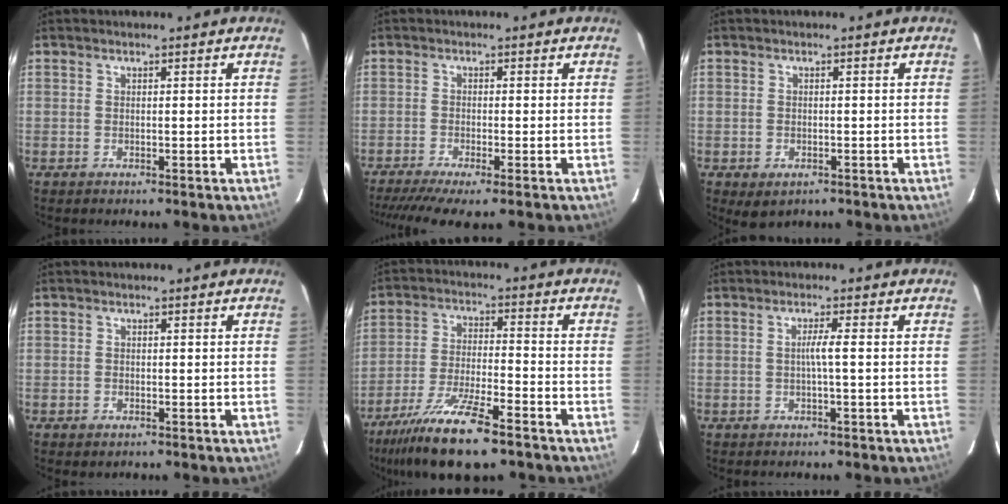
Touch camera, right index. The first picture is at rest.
{"total": 7.3, "force": [-5.4, 0.5, 4.9], "torque": [-0.079, -0.011, -0.090]}
{"total": 2.7, "force": [-1.4, 1.9, 1.3], "torque": [-0.021, -0.002, -0.007]}
{"total": 0.7, "force": [-0.4, 0.5, 0.3], "torque": [-0.008, 0.002, -0.001]}
{"total": 12.9, "force": [-9.0, 1.7, 9.1], "torque": [-0.171, -0.030, -0.160]}
{"total": 2.0, "force": [-0.1, -0.4, 1.9], "torque": [-0.036, 0.001, -0.003]}